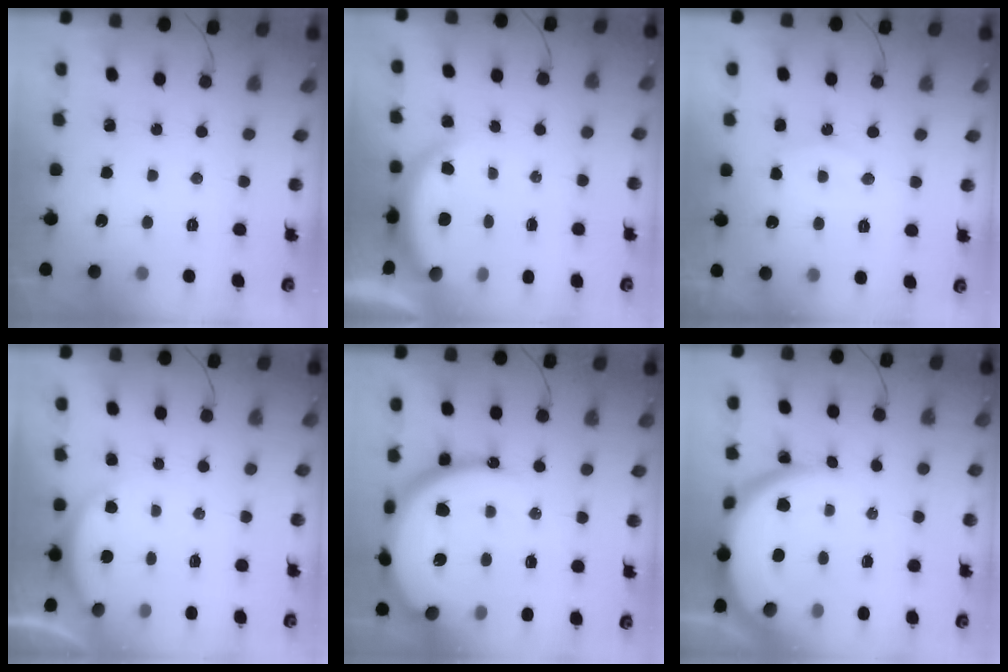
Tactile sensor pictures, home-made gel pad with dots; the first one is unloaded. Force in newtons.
{"total": 5.5, "press": 5.5, "slide": 0.4}
{"total": 7.7, "press": 7.7, "slide": 0.4}
{"total": 3.0, "press": 2.9, "slide": 0.6}
{"total": 24.6, "press": 24.5, "slide": 2.3}
{"total": 12.6, "press": 12.6, "slide": 0.9}